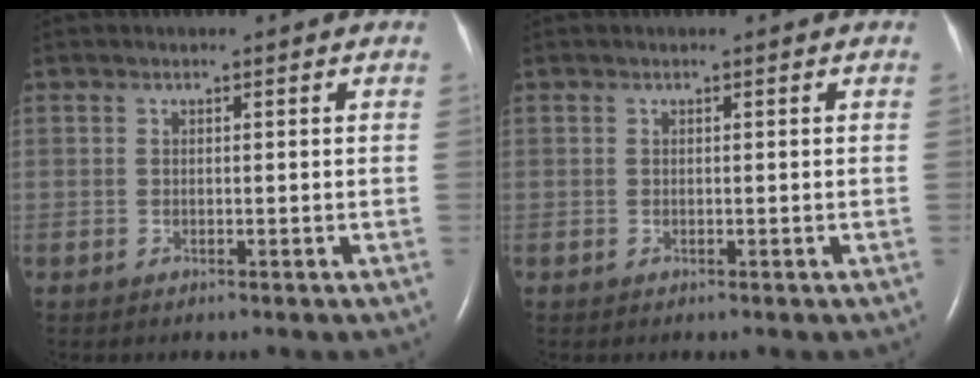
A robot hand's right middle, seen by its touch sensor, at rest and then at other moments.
{"total": 0.0}